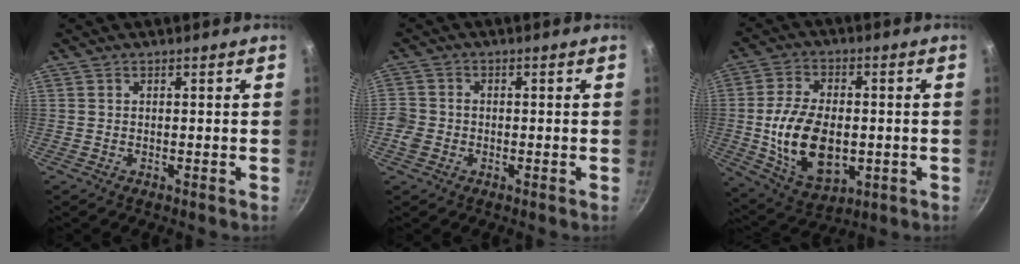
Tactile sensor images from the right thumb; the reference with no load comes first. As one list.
[{"total": 4.4, "force": [-1.5, 3.7, 1.9], "torque": [-0.035, 0.015, -0.035]}, {"total": 16.1, "force": [-1.6, 9.9, 12.6], "torque": [-0.214, 0.002, -0.014]}]